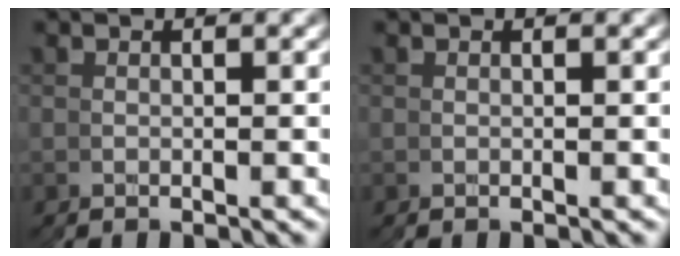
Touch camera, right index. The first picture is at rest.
{"total": 0.0}